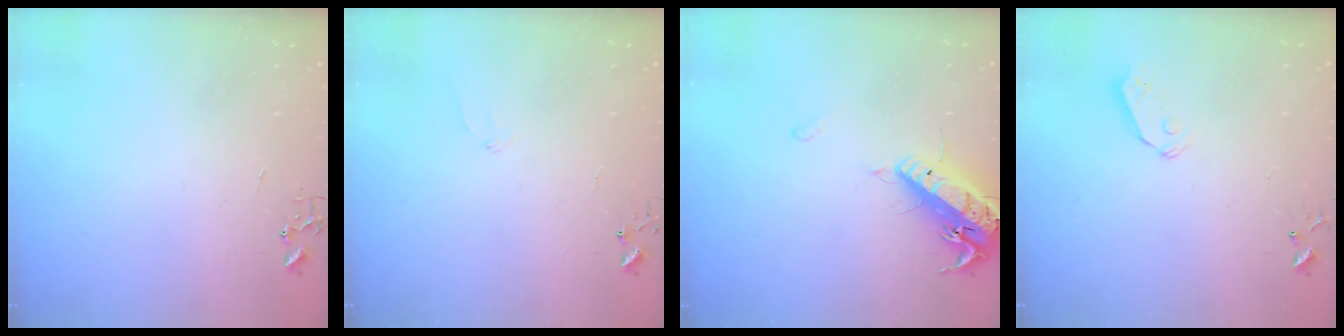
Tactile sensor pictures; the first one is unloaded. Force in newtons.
{"total": 5.5, "press": 5.5, "slide": 0.6}
{"total": 17.3, "press": 16.9, "slide": 3.7}
{"total": 6.4, "press": 6.4, "slide": 0.6}